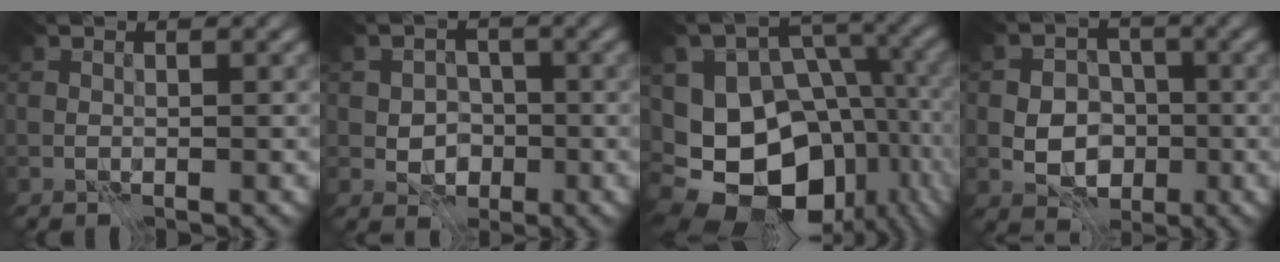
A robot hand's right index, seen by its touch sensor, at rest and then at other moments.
{"total": 3.6, "force": [-1.3, 2.7, 2.1], "torque": [-0.024, -0.001, -0.030]}
{"total": 14.8, "force": [-4.5, 10.3, 9.5], "torque": [-0.156, -0.023, -0.070]}
{"total": 6.0, "force": [-1.8, 4.5, 3.6], "torque": [-0.044, 0.001, -0.046]}